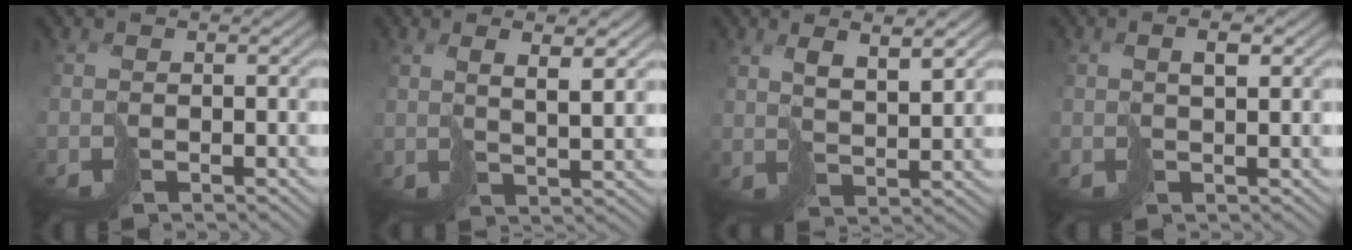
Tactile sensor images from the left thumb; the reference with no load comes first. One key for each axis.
{"total": 4.8, "fx": 2.6, "fy": 1.1, "fz": 3.9, "tx": -0.057, "ty": 0.003, "tz": 0.049}
{"total": 5.7, "fx": 3.6, "fy": 1.5, "fz": 4.1, "tx": -0.067, "ty": 0.002, "tz": 0.072}
{"total": 2.4, "fx": 1.1, "fy": 0.5, "fz": 2.0, "tx": -0.036, "ty": 0.007, "tz": 0.021}